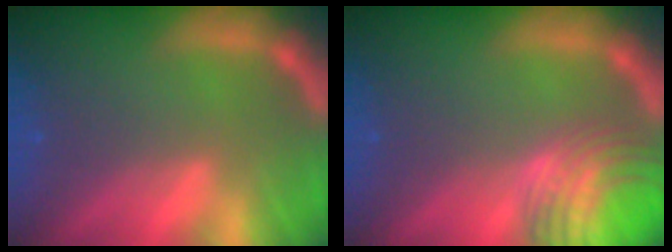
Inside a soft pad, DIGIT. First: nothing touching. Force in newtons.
{"total": 8.1}